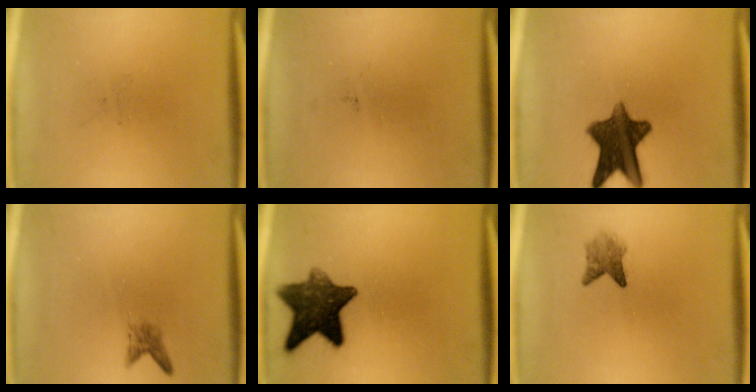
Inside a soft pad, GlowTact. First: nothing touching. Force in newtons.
{"total": 0.0}
{"total": 10.8}
{"total": 1.6}
{"total": 10.8}
{"total": 2.6}